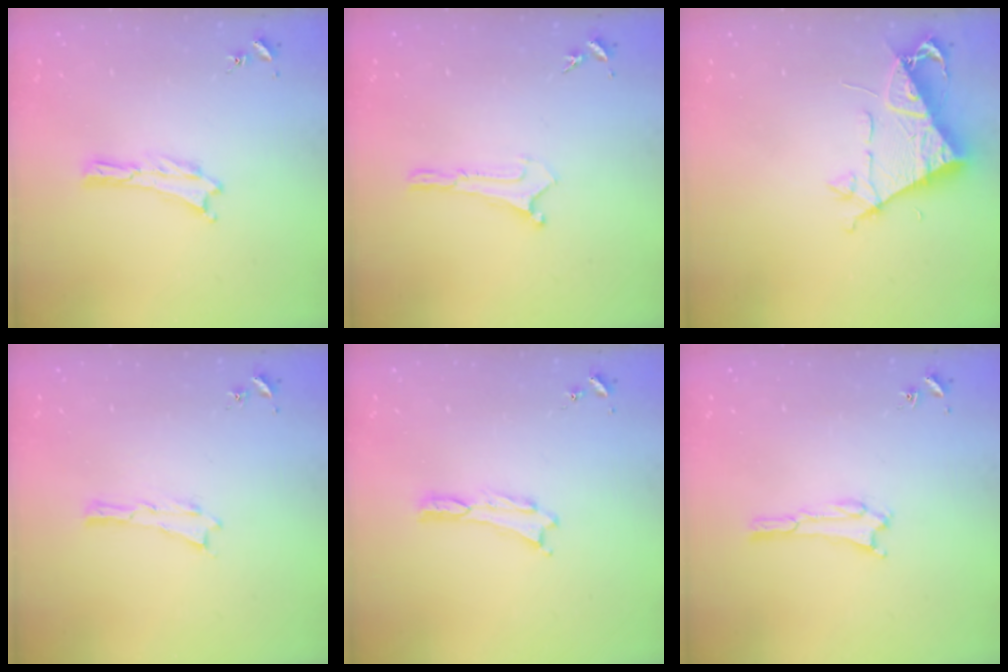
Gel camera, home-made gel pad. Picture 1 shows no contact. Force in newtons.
{"total": 0.0}
{"total": 7.9, "press": 7.8, "slide": 0.9}
{"total": 0.0}
{"total": 0.0}
{"total": 1.6, "press": 1.6, "slide": 0.1}